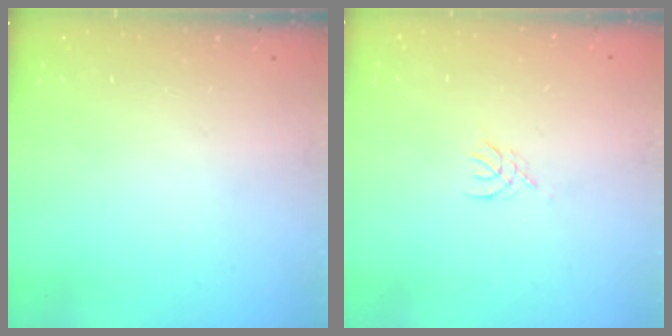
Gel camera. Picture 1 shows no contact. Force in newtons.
{"total": 1.2, "press": 1.2, "slide": 0.3}